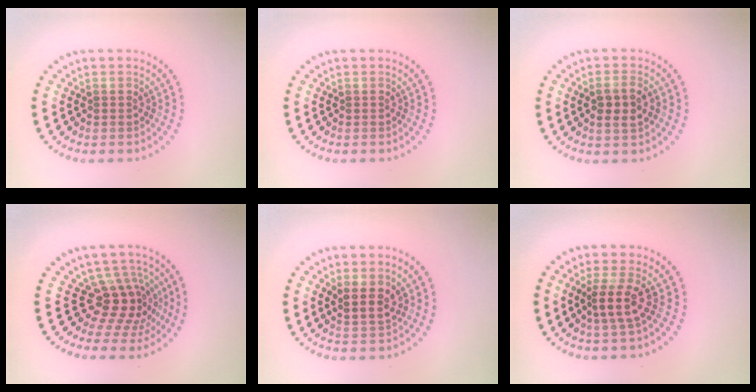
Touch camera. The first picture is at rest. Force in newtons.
{"total": 0.0}
{"total": 2.2, "press": 2.2, "slide": 0.5}
{"total": 4.2, "press": 3.0, "slide": 2.9}
{"total": 2.4, "press": 2.1, "slide": 1.1}
{"total": 2.7, "press": 2.1, "slide": 1.8}